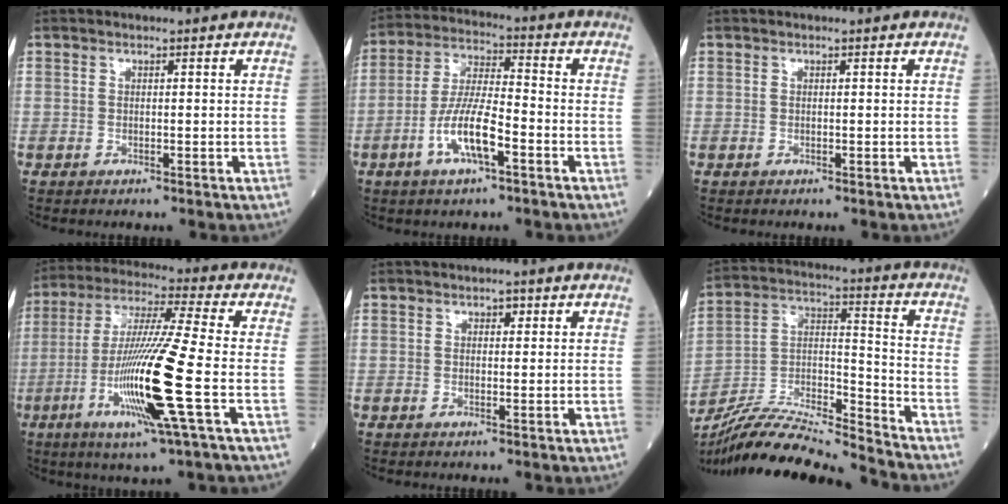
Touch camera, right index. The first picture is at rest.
{"total": 9.3, "force": [-3.8, 2.0, 8.3], "torque": [-0.167, 0.002, -0.072]}
{"total": 0.0}
{"total": 16.1, "force": [-4.4, -1.0, 15.5], "torque": [-0.312, -0.019, -0.090]}
{"total": 1.1, "force": [0.5, 0.6, 0.7], "torque": [-0.007, 0.002, 0.006]}
{"total": 18.7, "force": [-17.7, -0.2, 6.0], "torque": [-0.116, 0.007, -0.313]}